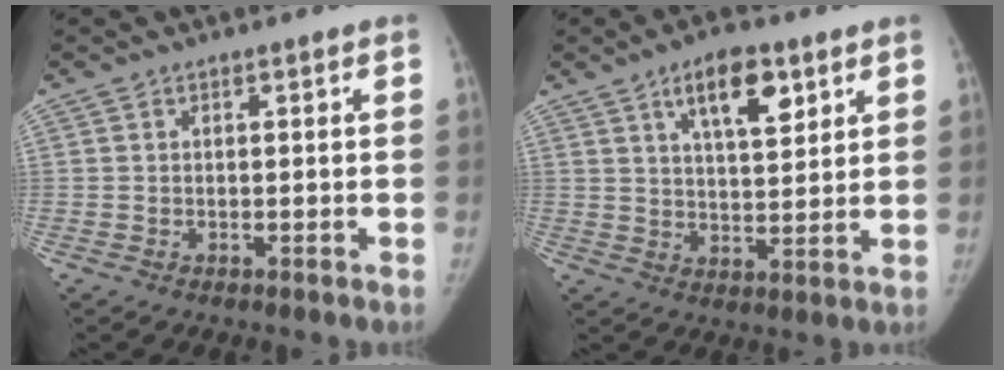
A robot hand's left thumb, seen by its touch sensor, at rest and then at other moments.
{"total": 10.1, "force": [5.3, 4.2, 7.5], "torque": [-0.099, -0.027, 0.087]}